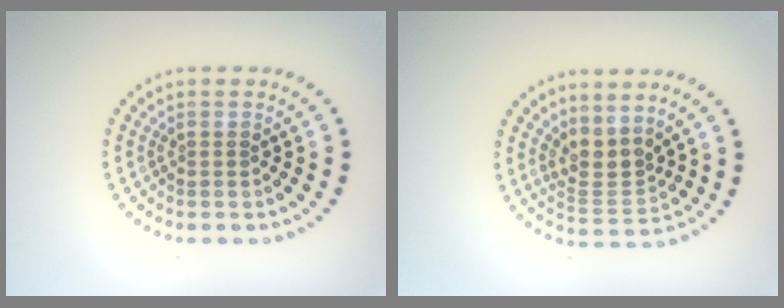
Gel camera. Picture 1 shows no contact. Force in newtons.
{"total": 2.9, "press": 2.3, "slide": 1.9}